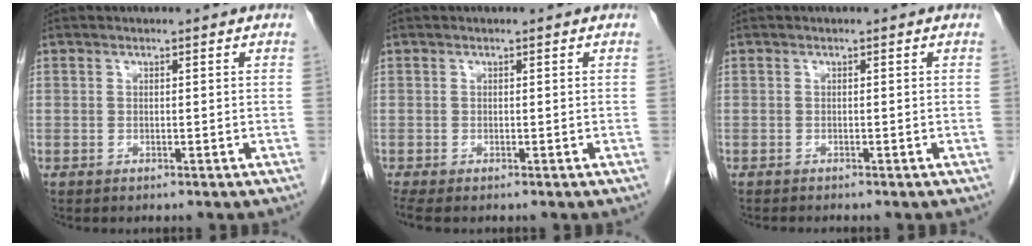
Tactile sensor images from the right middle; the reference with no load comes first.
{"total": 1.3, "force": [-1.1, 0.1, 0.7], "torque": [-0.013, -0.005, -0.018]}
{"total": 0.9, "force": [-0.8, -0.2, 0.2], "torque": [-0.008, -0.004, -0.014]}